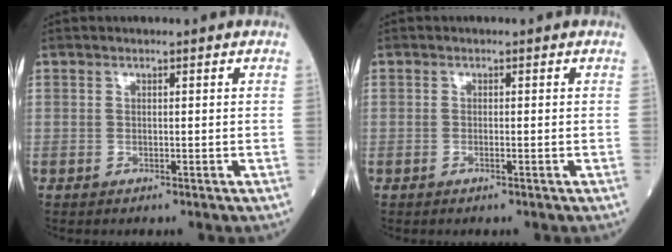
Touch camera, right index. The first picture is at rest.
{"total": 0.6, "force": [-0.3, 0.0, 0.6], "torque": [-0.013, -0.001, -0.005]}